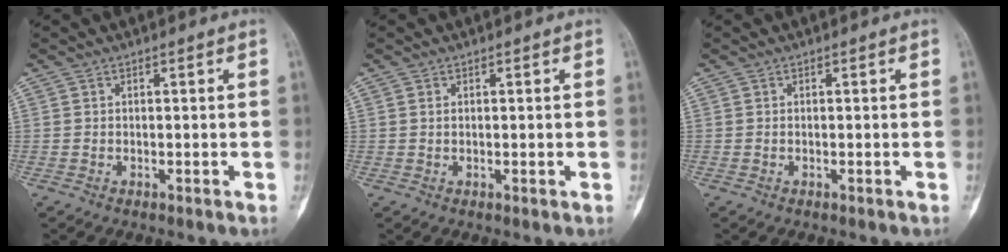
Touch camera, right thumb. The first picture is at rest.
{"total": 0.6, "force": [0.2, 0.3, 0.4], "torque": [-0.012, -0.001, 0.004]}
{"total": 0.0}